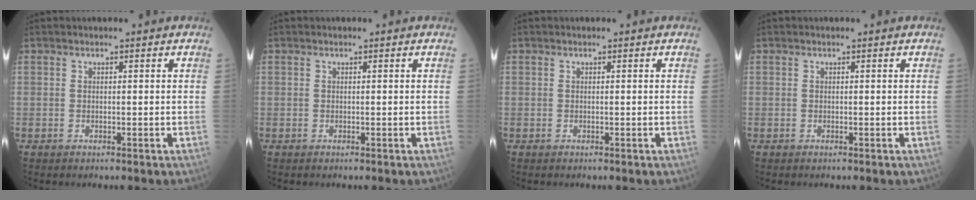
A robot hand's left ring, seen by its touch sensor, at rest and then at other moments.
{"total": 0.0}
{"total": 0.0}
{"total": 0.0}